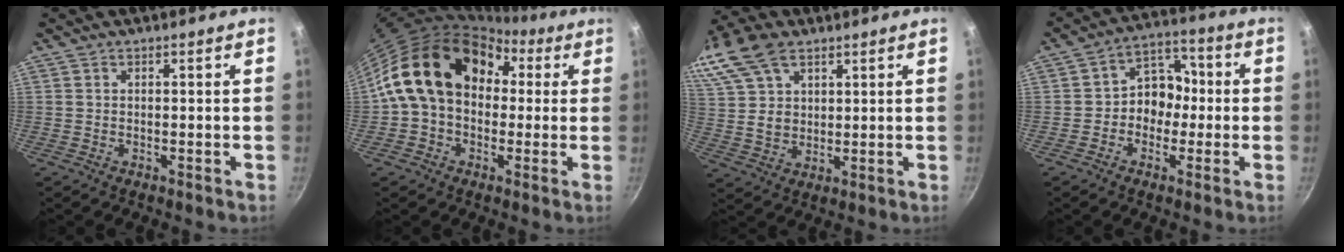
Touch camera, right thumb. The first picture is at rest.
{"total": 18.6, "force": [3.0, 13.8, 12.1], "torque": [-0.179, 0.047, 0.038]}
{"total": 18.2, "force": [10.0, 11.5, 9.9], "torque": [-0.215, 0.018, 0.197]}
{"total": 8.5, "force": [-1.1, 7.1, 4.6], "torque": [-0.008, 0.033, -0.032]}